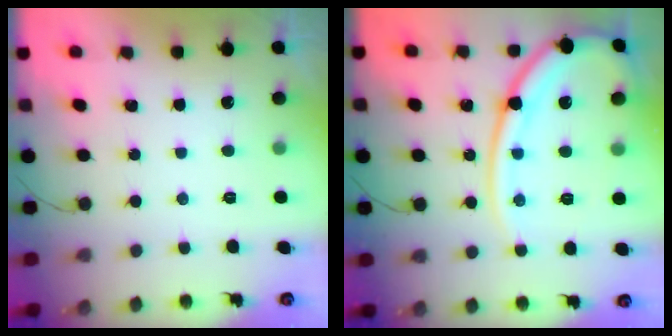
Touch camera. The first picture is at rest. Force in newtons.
{"total": 17.1, "press": 17.0, "slide": 1.7}